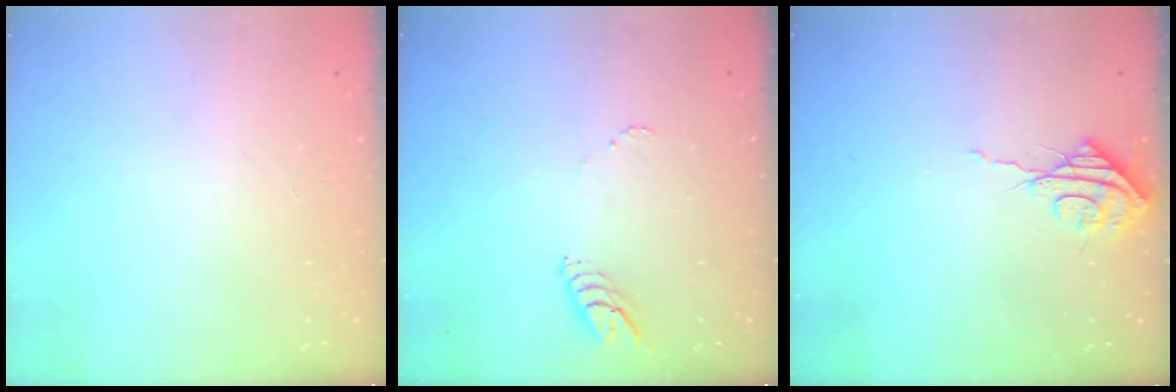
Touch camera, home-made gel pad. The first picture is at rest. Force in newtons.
{"total": 5.9, "press": 5.9, "slide": 0.3}
{"total": 7.4, "press": 7.4, "slide": 0.5}